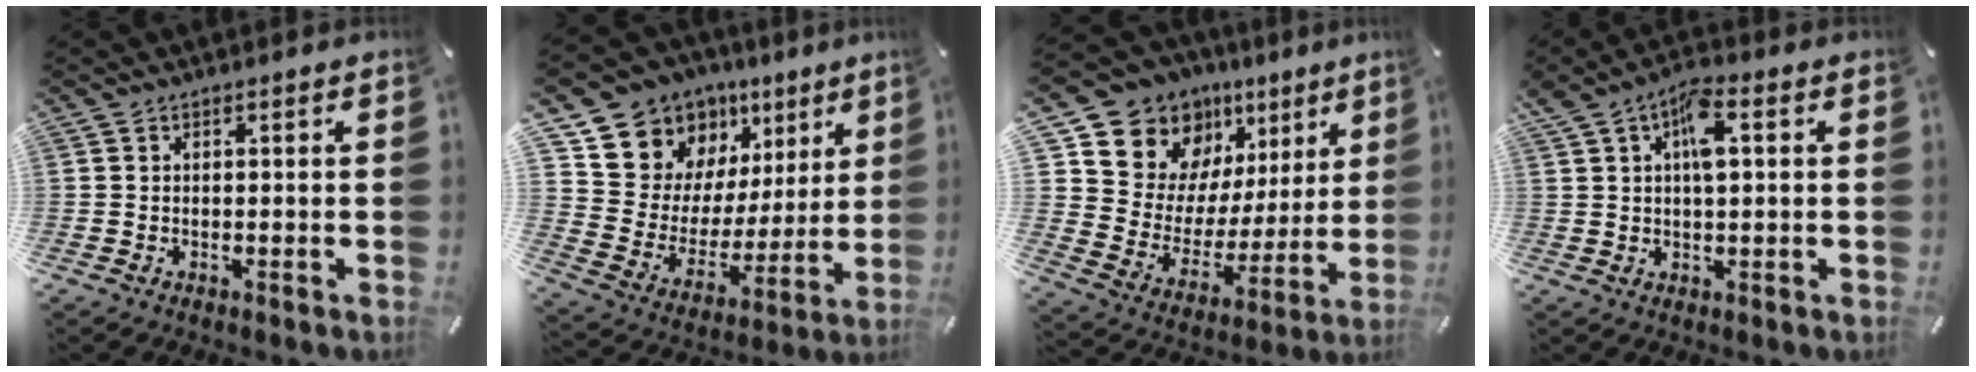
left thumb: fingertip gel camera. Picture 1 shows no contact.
{"total": 13.1, "force": [8.6, 9.7, 1.7], "torque": [-0.048, -0.079, 0.163]}
{"total": 15.4, "force": [10.3, 10.8, 3.5], "torque": [-0.069, -0.088, 0.190]}
{"total": 6.9, "force": [2.1, 2.9, 5.9], "torque": [-0.104, 0.004, 0.033]}